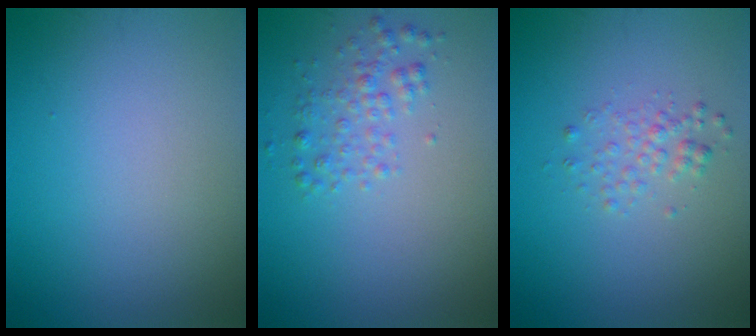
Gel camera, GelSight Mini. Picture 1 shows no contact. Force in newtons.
{"total": 1.9, "press": 1.9, "slide": 0.1}
{"total": 1.5, "press": 1.5, "slide": 0.1}